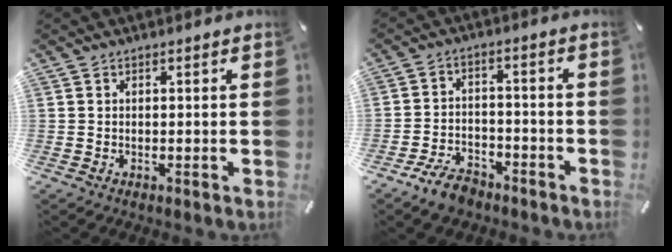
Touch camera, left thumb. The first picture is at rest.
{"total": 7.1, "force": [-5.4, 3.6, 2.7], "torque": [-0.052, 0.032, -0.102]}